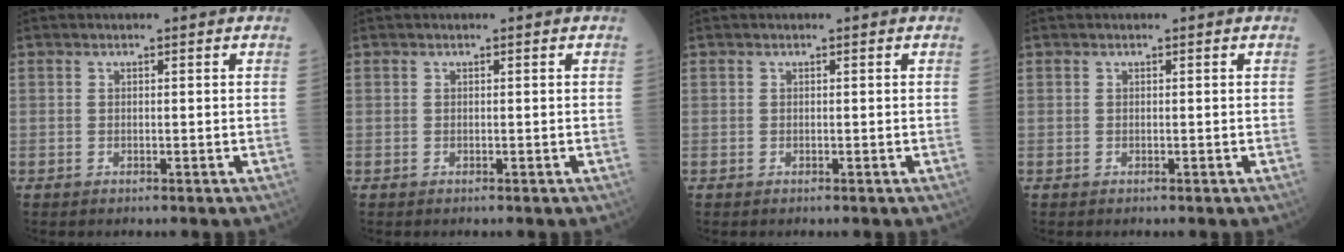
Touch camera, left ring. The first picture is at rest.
{"total": 0.0}
{"total": 0.0}
{"total": 0.0}